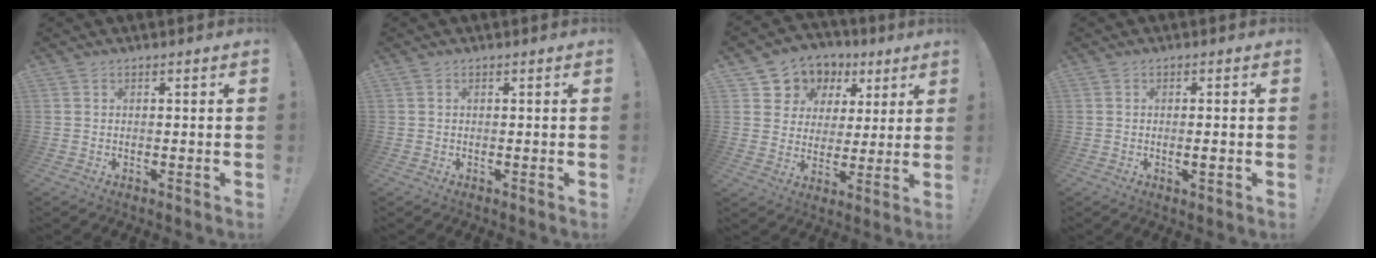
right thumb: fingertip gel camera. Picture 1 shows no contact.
{"total": 0.0}
{"total": 8.9, "force": [4.0, 7.8, 1.7], "torque": [-0.030, -0.030, 0.083]}
{"total": 2.4, "force": [-0.6, 0.0, 2.4], "torque": [-0.039, 0.000, -0.010]}